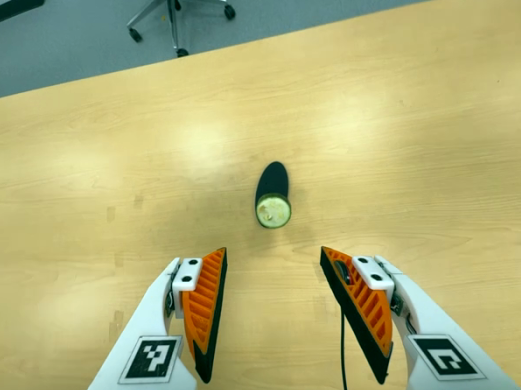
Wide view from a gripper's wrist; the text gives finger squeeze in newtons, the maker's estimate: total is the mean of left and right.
{"total": 0.0}